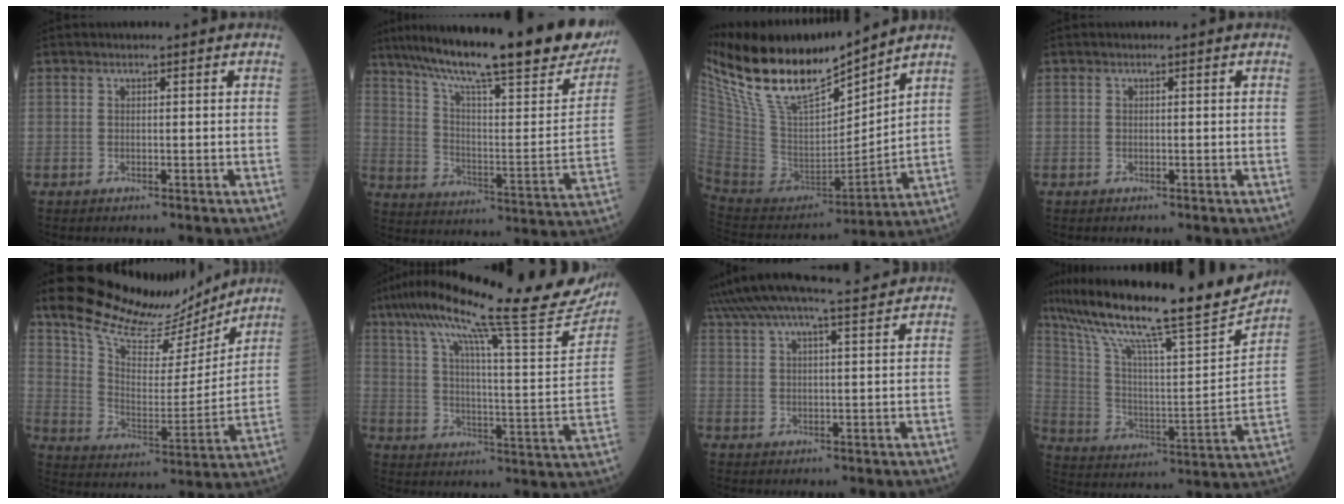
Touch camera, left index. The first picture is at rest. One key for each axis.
{"total": 31.3, "fx": 25.1, "fy": 3.9, "fz": 18.3, "tx": -0.291, "ty": -0.044, "tz": 0.339}
{"total": 20.0, "fx": 16.1, "fy": 3.8, "fz": 11.2, "tx": -0.221, "ty": 0.007, "tz": 0.310}
{"total": 0.0}
{"total": 17.7, "fx": 16.2, "fy": 3.4, "fz": 6.3, "tx": -0.118, "ty": -0.018, "tz": 0.259}
{"total": 30.0, "fx": 24.8, "fy": 2.3, "fz": 16.8, "tx": -0.274, "ty": -0.023, "tz": 0.330}
{"total": 15.2, "fx": 13.7, "fy": 0.2, "fz": 6.6, "tx": -0.127, "ty": 0.025, "tz": 0.208}
{"total": 24.9, "fx": 20.3, "fy": 1.6, "fz": 14.2, "tx": -0.256, "ty": -0.004, "tz": 0.319}